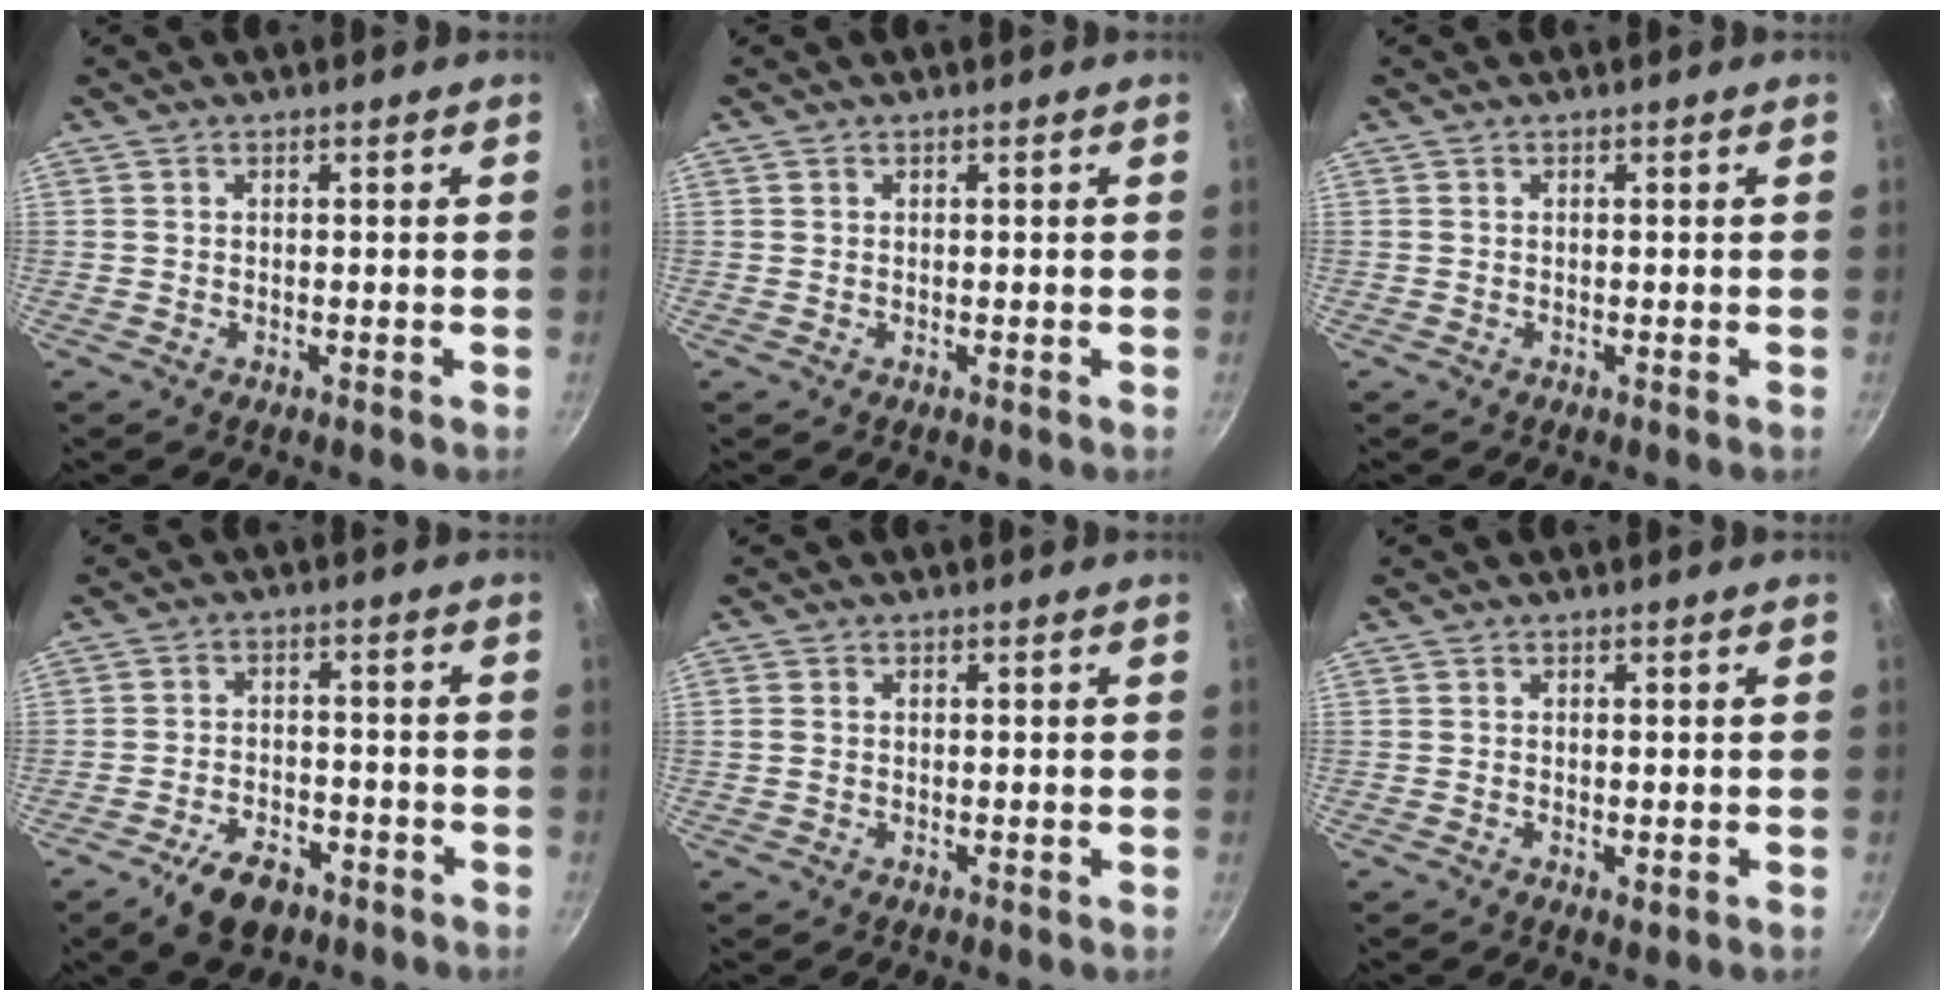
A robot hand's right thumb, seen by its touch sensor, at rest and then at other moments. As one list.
[{"total": 0.0}, {"total": 0.0}, {"total": 8.6, "force": [-5.2, 4.6, 5.1], "torque": [-0.075, 0.031, -0.082]}, {"total": 1.2, "force": [0.0, 1.0, 0.7], "torque": [-0.015, 0.003, -0.002]}, {"total": 1.1, "force": [-0.2, 0.5, 0.9], "torque": [-0.016, -0.004, -0.003]}]